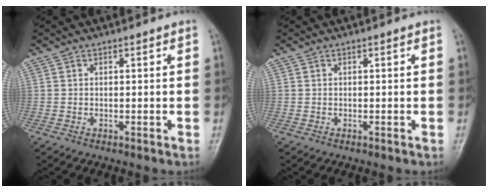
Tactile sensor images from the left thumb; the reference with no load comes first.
{"total": 0.0}